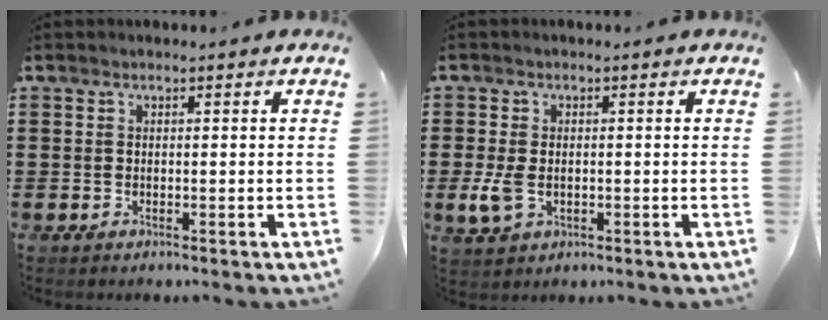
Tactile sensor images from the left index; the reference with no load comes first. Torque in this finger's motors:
{"motor_torque": [0.56, 0.22, 0.13, 0.07]}